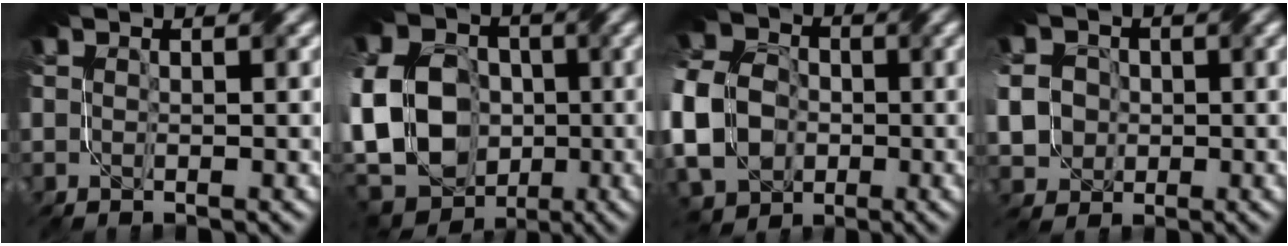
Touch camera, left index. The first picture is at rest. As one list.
[{"total": 17.7, "force": [-3.0, 14.1, 10.3], "torque": [-0.224, -0.003, -0.104]}, {"total": 11.7, "force": [-3.0, 8.9, 7.0], "torque": [-0.171, -0.010, -0.070]}, {"total": 8.1, "force": [-0.4, 7.1, 3.9], "torque": [-0.099, 0.017, -0.046]}]